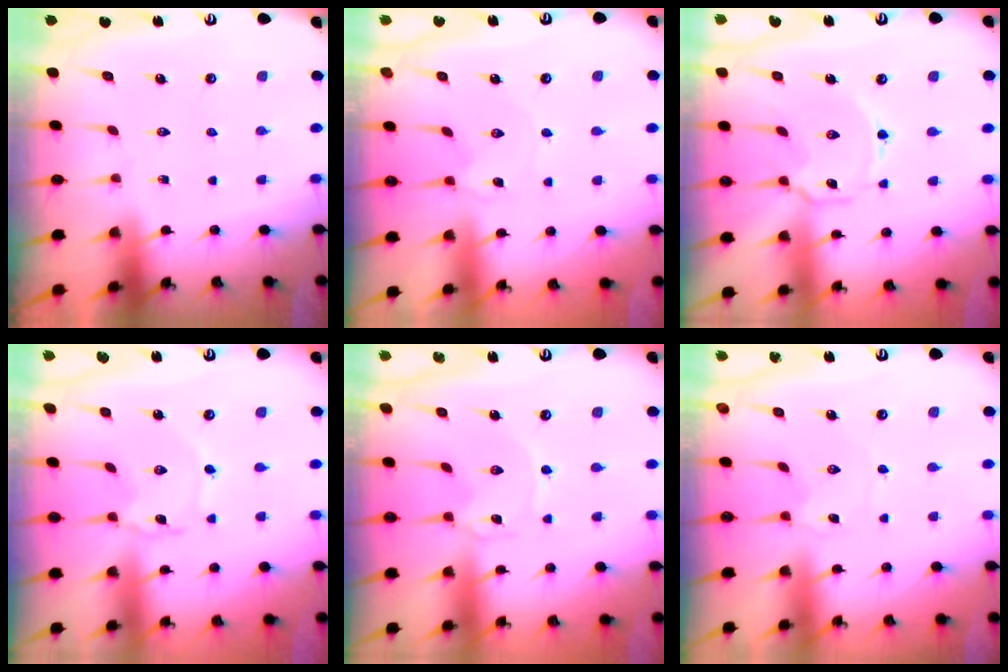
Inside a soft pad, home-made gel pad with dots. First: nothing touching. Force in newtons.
{"total": 1.4, "press": 1.4, "slide": 0.3}
{"total": 5.2, "press": 5.1, "slide": 0.4}
{"total": 1.4, "press": 1.4, "slide": 0.1}
{"total": 0.0}
{"total": 2.1, "press": 2.1, "slide": 0.4}